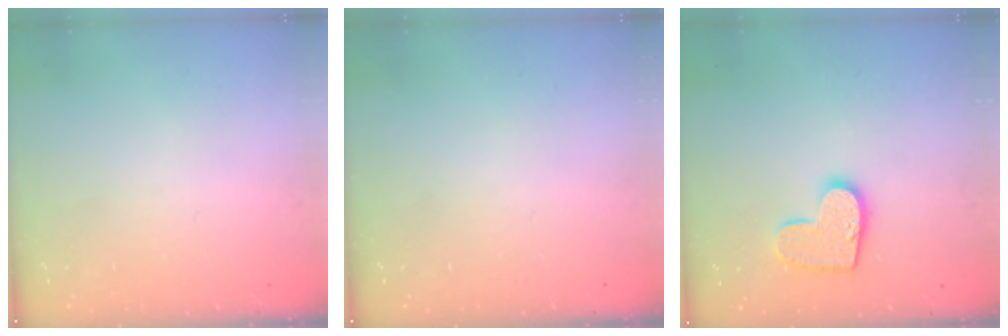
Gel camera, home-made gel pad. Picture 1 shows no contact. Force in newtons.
{"total": 0.0}
{"total": 12.0, "press": 11.9, "slide": 0.7}